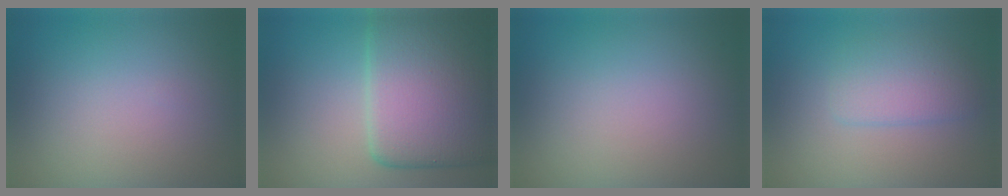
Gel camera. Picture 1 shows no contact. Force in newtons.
{"total": 11.0, "press": 11.0, "slide": 0.4}
{"total": 0.0}
{"total": 2.6, "press": 2.6, "slide": 0.0}